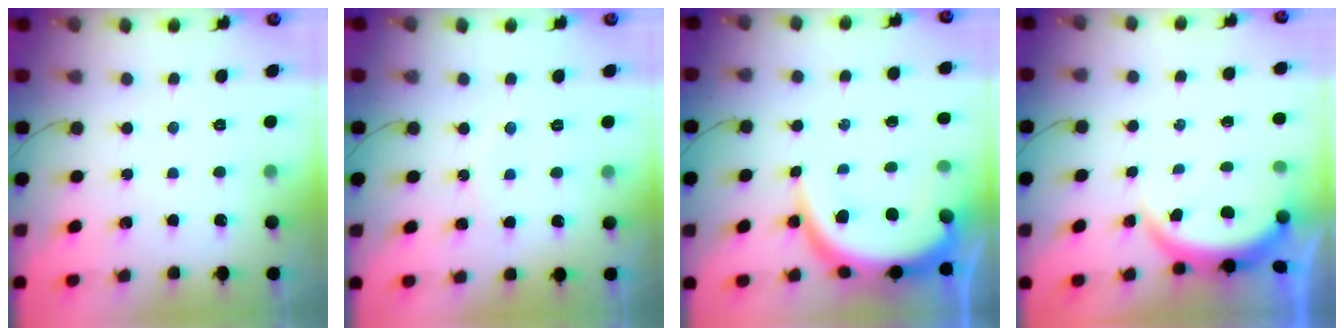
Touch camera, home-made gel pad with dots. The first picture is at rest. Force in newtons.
{"total": 5.1, "press": 5.0, "slide": 0.4}
{"total": 9.7, "press": 9.7, "slide": 0.7}
{"total": 3.8, "press": 3.8, "slide": 0.3}